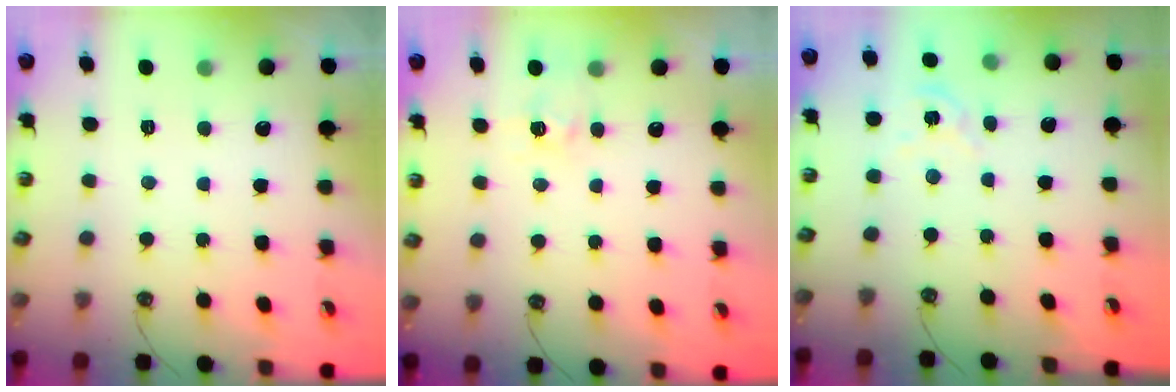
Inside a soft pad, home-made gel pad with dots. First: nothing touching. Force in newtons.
{"total": 5.3, "press": 5.3, "slide": 0.5}
{"total": 3.1, "press": 3.1, "slide": 0.3}